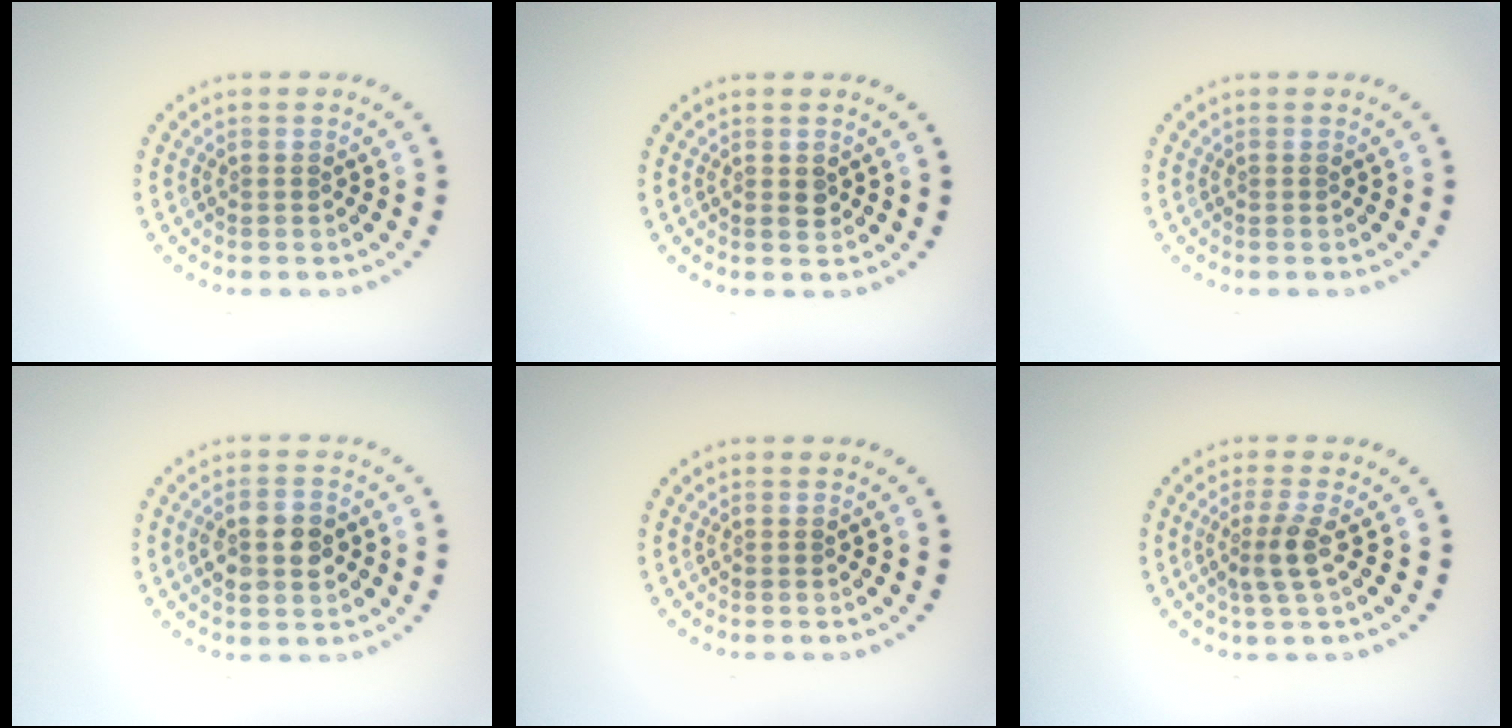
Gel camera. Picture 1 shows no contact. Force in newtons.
{"total": 1.2, "press": 1.2, "slide": 0.1}
{"total": 0.0}
{"total": 3.7, "press": 3.7, "slide": 0.1}
{"total": 0.0}
{"total": 2.3, "press": 1.8, "slide": 1.4}